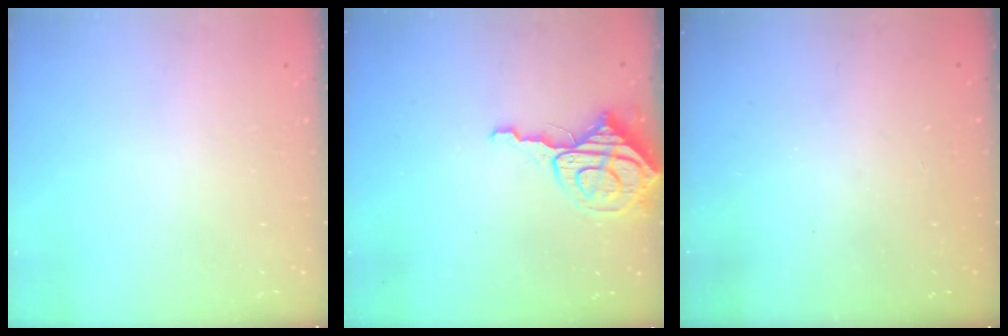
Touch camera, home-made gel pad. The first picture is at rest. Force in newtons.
{"total": 8.5, "press": 8.5, "slide": 0.9}
{"total": 0.0}